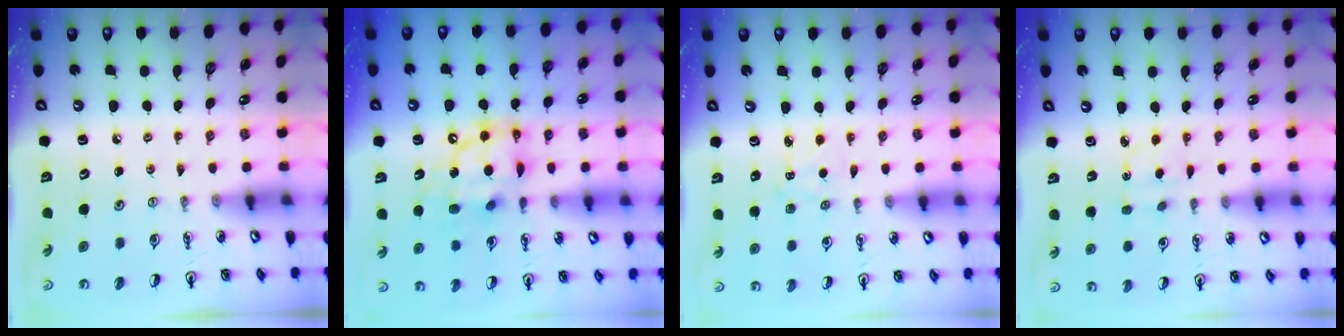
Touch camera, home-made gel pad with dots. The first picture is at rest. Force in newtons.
{"total": 13.8, "press": 13.7, "slide": 1.5}
{"total": 3.4, "press": 3.3, "slide": 0.4}
{"total": 2.0, "press": 1.9, "slide": 0.6}